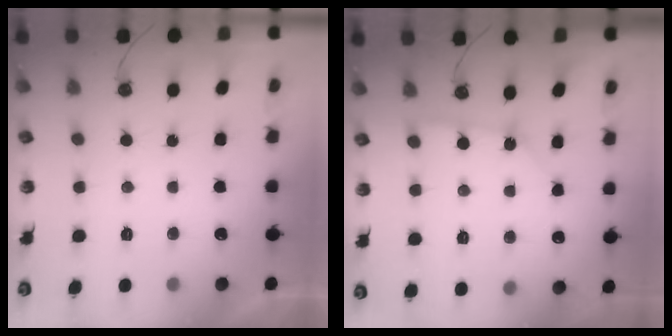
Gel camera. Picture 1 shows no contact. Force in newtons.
{"total": 2.5, "press": 2.5, "slide": 0.3}